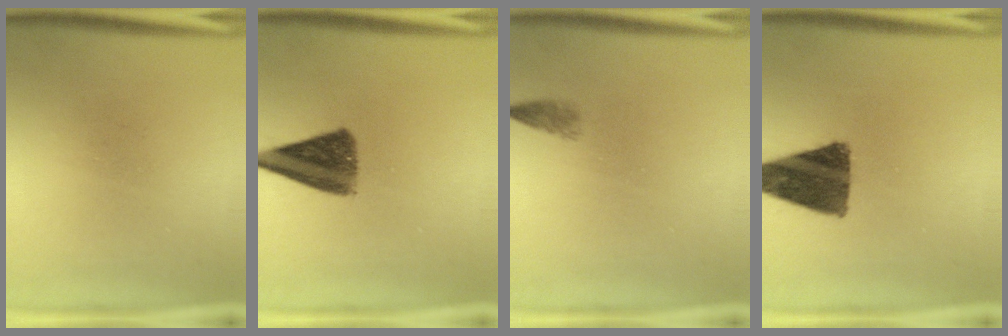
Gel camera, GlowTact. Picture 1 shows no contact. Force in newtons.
{"total": 9.4}
{"total": 1.3}
{"total": 12.3}